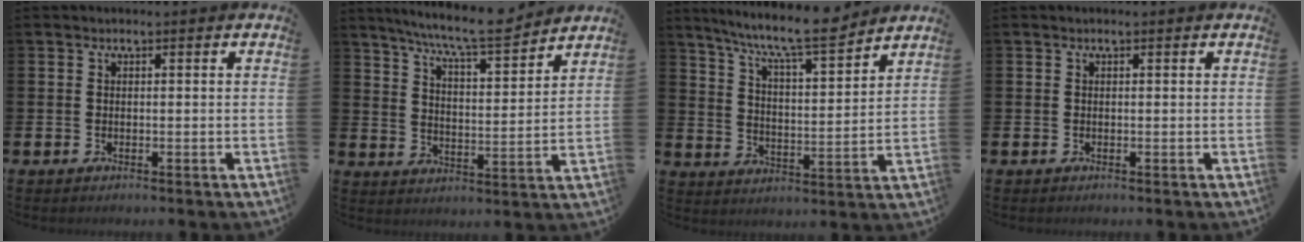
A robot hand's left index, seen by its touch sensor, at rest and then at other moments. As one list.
[{"total": 8.9, "force": [8.2, 0.5, 3.4], "torque": [-0.088, -0.049, 0.144]}, {"total": 9.3, "force": [8.5, 0.7, 3.7], "torque": [-0.098, -0.056, 0.147]}, {"total": 0.0}]